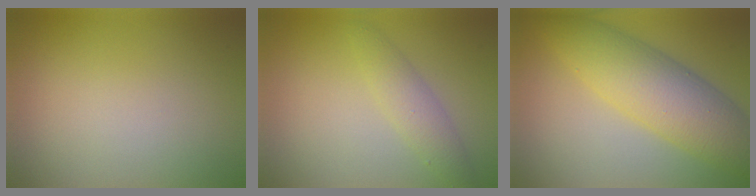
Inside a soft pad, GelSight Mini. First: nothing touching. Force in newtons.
{"total": 2.4, "press": 2.4, "slide": 0.1}
{"total": 7.7, "press": 7.7, "slide": 0.1}